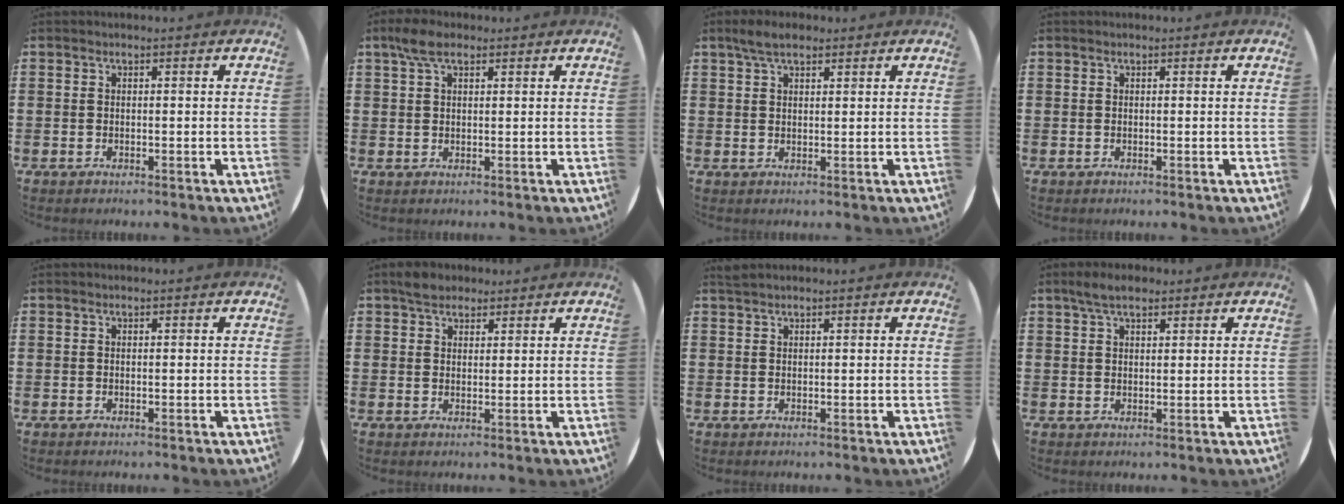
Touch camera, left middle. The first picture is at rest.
{"total": 3.6, "force": [2.3, 1.6, 2.2], "torque": [-0.041, 0.005, 0.039]}
{"total": 3.5, "force": [2.6, 1.3, 1.9], "torque": [-0.033, 0.005, 0.046]}
{"total": 0.0}
{"total": 0.0}
{"total": 2.8, "force": [2.4, 1.4, 0.5], "torque": [-0.007, 0.004, 0.045]}
{"total": 0.7, "force": [0.6, -0.1, 0.1], "torque": [-0.004, -0.001, 0.013]}
{"total": 3.3, "force": [2.5, 1.2, 1.7], "torque": [-0.031, 0.004, 0.045]}